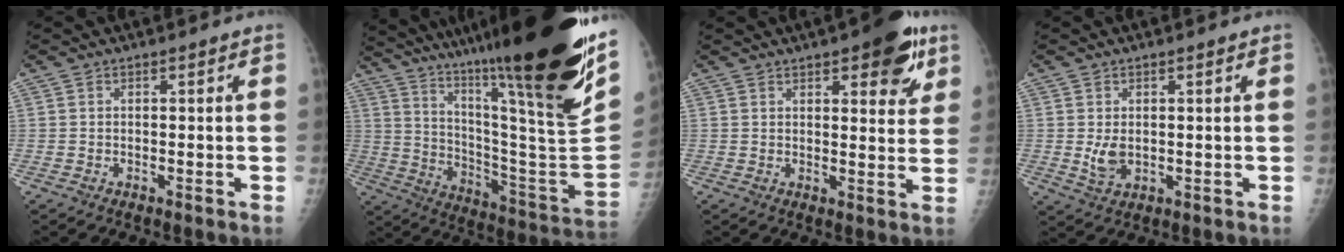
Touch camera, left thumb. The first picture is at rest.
{"total": 37.7, "force": [25.6, 4.4, 27.2], "torque": [-0.343, -0.112, 0.384]}
{"total": 10.4, "force": [5.7, 3.9, 7.8], "torque": [-0.068, -0.020, 0.068]}
{"total": 3.5, "force": [0.2, 2.2, 2.7], "torque": [-0.047, -0.010, 0.011]}